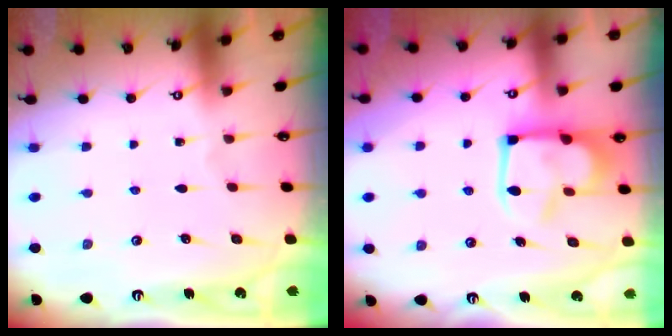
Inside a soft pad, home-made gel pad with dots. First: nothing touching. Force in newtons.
{"total": 13.4, "press": 13.4, "slide": 1.0}